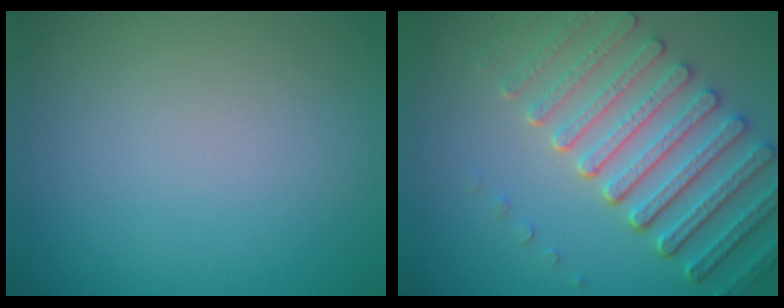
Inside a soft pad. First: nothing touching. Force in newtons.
{"total": 7.0, "press": 5.5, "slide": 4.4}